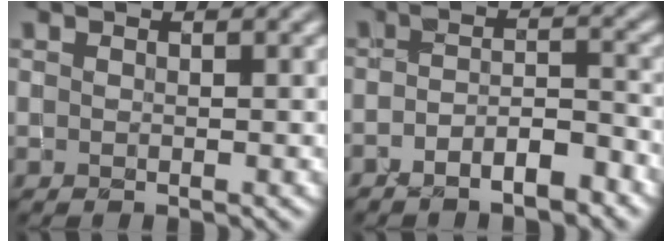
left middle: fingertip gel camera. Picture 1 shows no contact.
{"total": 3.7, "force": [-2.5, 1.1, 2.5], "torque": [-0.040, 0.002, -0.042]}